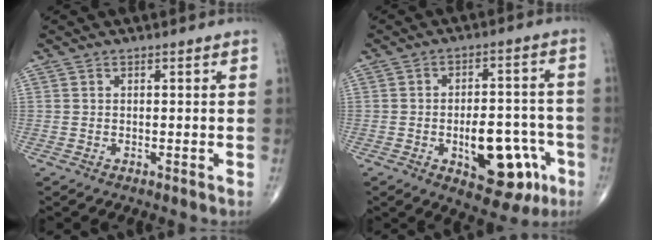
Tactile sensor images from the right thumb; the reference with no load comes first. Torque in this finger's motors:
{"motor_torque": [2.98, 2.03, 0.86, -0.91, 0.30]}